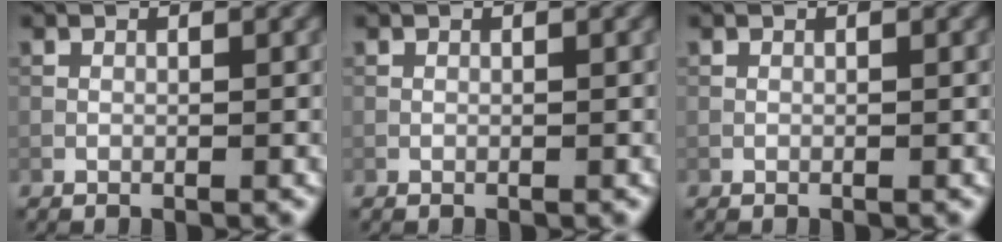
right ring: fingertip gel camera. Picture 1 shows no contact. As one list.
[{"total": 0.0}, {"total": 0.0}]